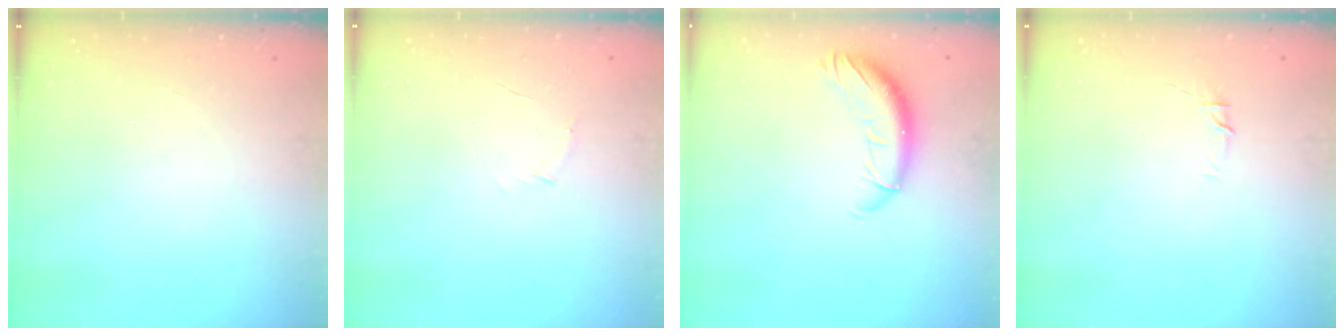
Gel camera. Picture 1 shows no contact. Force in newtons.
{"total": 3.8, "press": 3.6, "slide": 1.1}
{"total": 10.5, "press": 10.4, "slide": 1.7}
{"total": 4.5, "press": 4.4, "slide": 1.0}